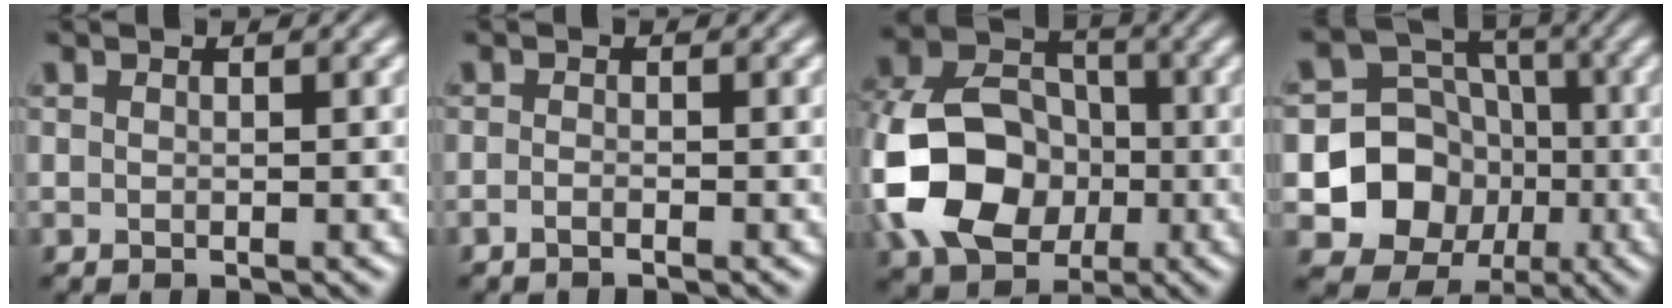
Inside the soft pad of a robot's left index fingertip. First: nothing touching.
{"total": 0.8, "force": [-0.7, 0.1, 0.4], "torque": [-0.006, -0.007, -0.012]}
{"total": 11.0, "force": [-2.8, 8.2, 6.7], "torque": [-0.138, 0.001, -0.055]}
{"total": 7.4, "force": [-2.1, 6.6, 2.6], "torque": [-0.035, -0.007, -0.043]}